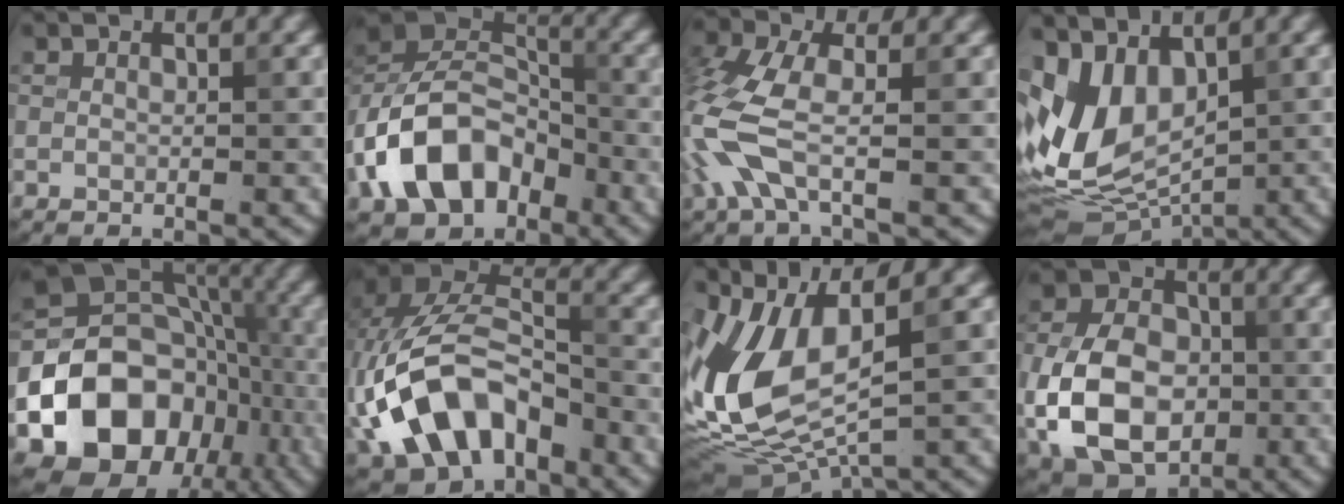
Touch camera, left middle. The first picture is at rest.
{"total": 10.9, "force": [-4.8, 7.1, 6.7], "torque": [-0.118, 0.012, -0.106]}
{"total": 5.4, "force": [-1.6, 2.1, 4.8], "torque": [-0.128, -0.001, -0.043]}
{"total": 7.8, "force": [0.9, 4.8, 6.0], "torque": [-0.127, -0.007, 0.017]}
{"total": 16.8, "force": [-6.4, 13.6, 7.5], "torque": [-0.130, -0.024, -0.129]}
{"total": 11.9, "force": [-4.4, 7.5, 8.2], "torque": [-0.154, 0.006, -0.081]}
{"total": 11.7, "force": [0.6, 5.6, 10.2], "torque": [-0.243, -0.011, 0.019]}
{"total": 11.1, "force": [-2.3, 7.7, 7.7], "torque": [-0.159, -0.007, -0.051]}